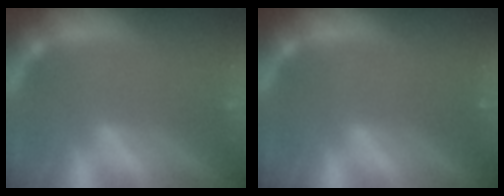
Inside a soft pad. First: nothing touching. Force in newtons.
{"total": 1.0}